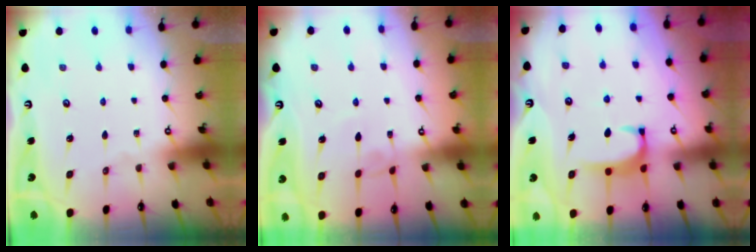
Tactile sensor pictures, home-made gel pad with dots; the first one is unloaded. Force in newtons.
{"total": 3.1, "press": 3.1, "slide": 0.1}
{"total": 2.0, "press": 2.0, "slide": 0.5}